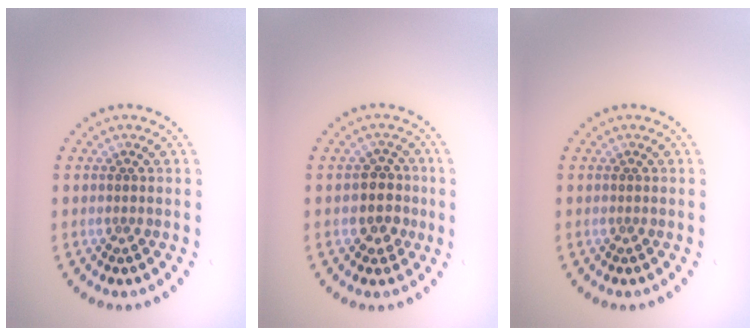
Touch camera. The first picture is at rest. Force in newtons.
{"total": 2.5, "press": 2.3, "slide": 1.0}
{"total": 0.0}